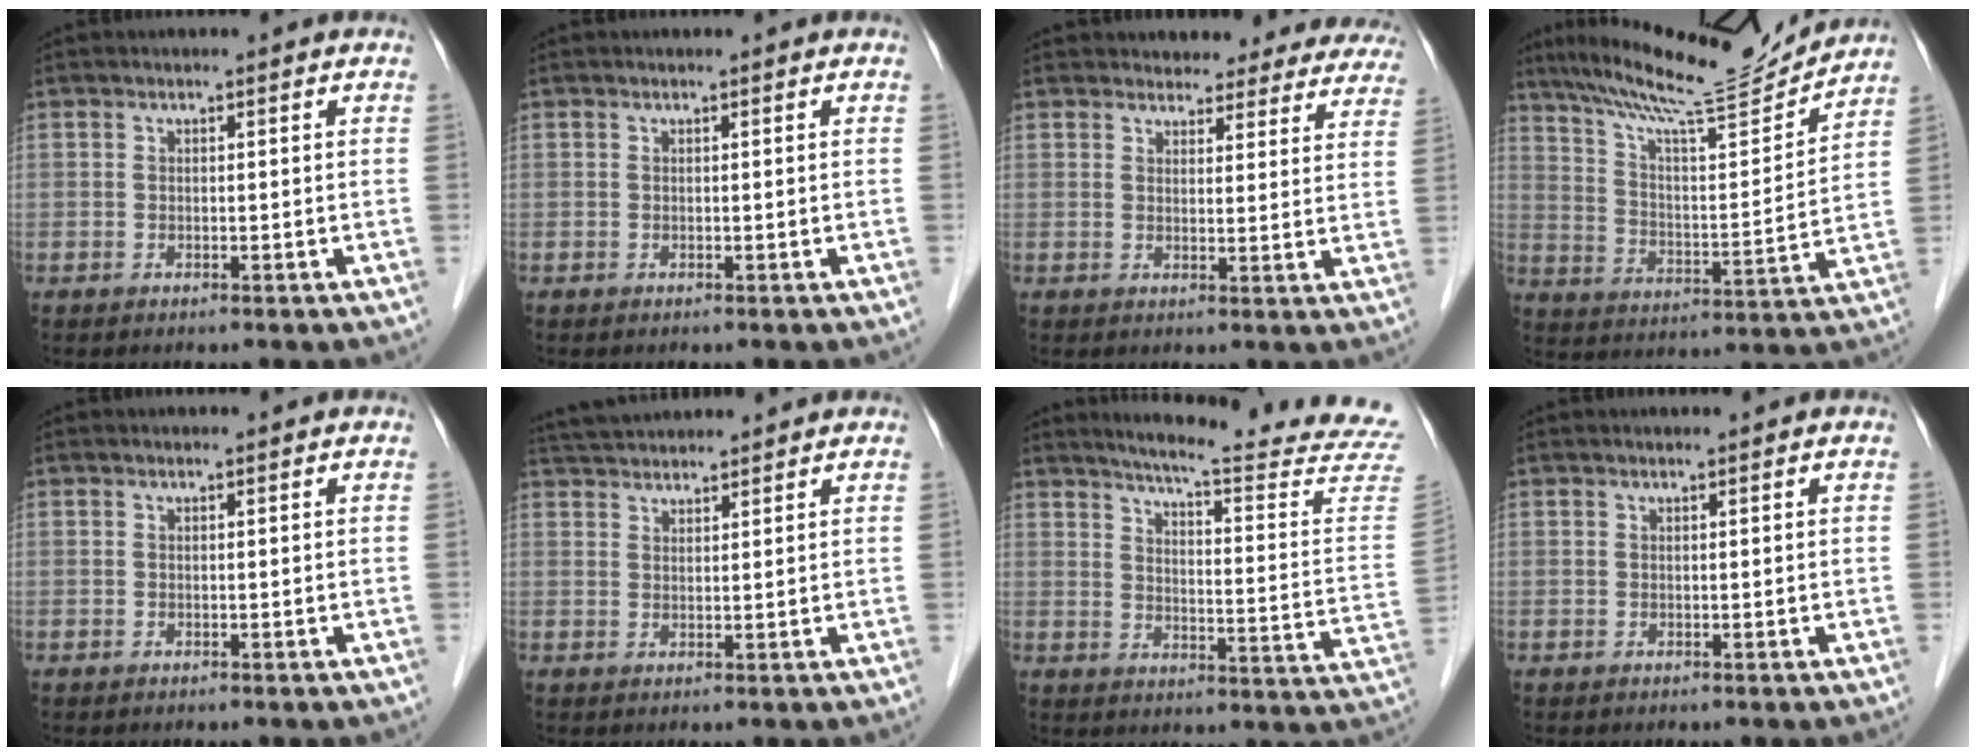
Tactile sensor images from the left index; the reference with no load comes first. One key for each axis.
{"total": 0.0}
{"total": 17.2, "fx": 16.0, "fy": 5.4, "fz": 3.2, "tx": -0.006, "ty": -0.020, "tz": 0.165}
{"total": 17.6, "fx": 16.2, "fy": 0.5, "fz": 6.8, "tx": -0.122, "ty": -0.005, "tz": 0.256}
{"total": 0.6, "fx": 0.6, "fy": 0.1, "fz": 0.1, "tx": -0.003, "ty": 0.006, "tz": 0.006}
{"total": 7.0, "fx": 6.7, "fy": 0.8, "fz": 1.9, "tx": -0.039, "ty": 0.041, "tz": 0.112}
{"total": 23.5, "fx": 21.9, "fy": -1.2, "fz": 8.5, "tx": -0.124, "ty": -0.127, "tz": 0.257}
{"total": 0.8, "fx": 0.8, "fy": 0.0, "fz": 0.2, "tx": -0.007, "ty": 0.007, "tz": 0.014}